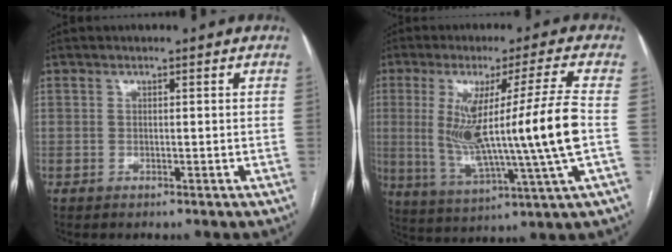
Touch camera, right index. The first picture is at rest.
{"total": 16.3, "force": [0.4, -1.4, 16.3], "torque": [-0.303, -0.011, 0.005]}